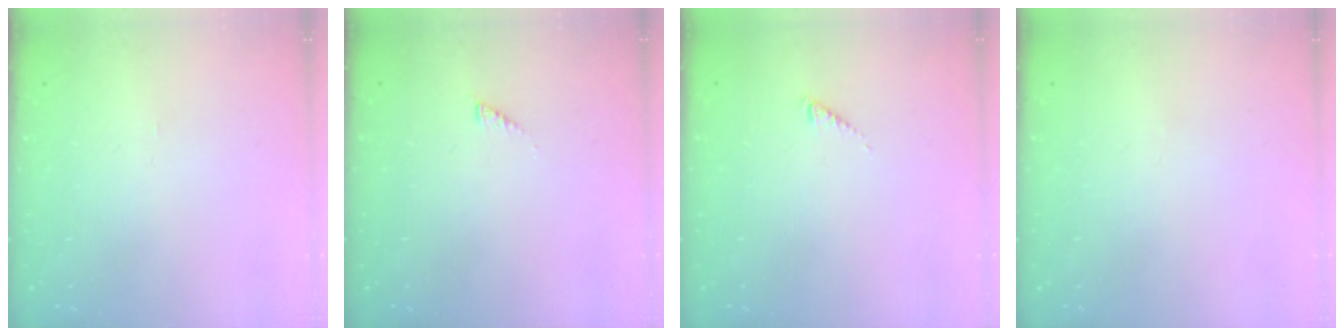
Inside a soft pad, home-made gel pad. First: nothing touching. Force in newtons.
{"total": 1.6, "press": 1.5, "slide": 0.3}
{"total": 0.0}
{"total": 0.0}